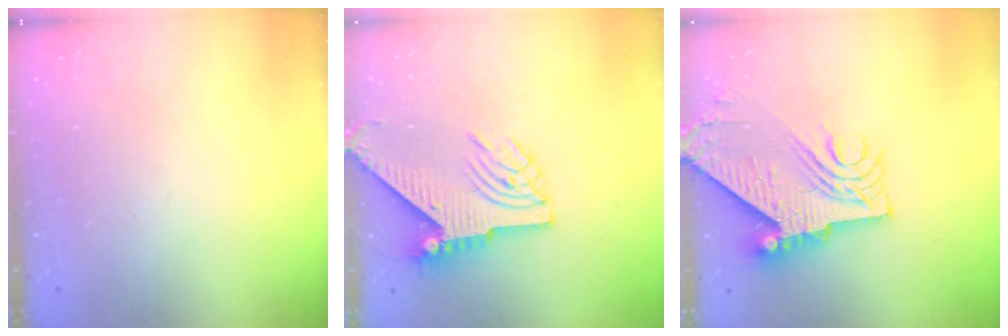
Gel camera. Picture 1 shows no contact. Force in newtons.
{"total": 8.8, "press": 8.7, "slide": 1.3}
{"total": 11.9, "press": 11.9, "slide": 1.2}